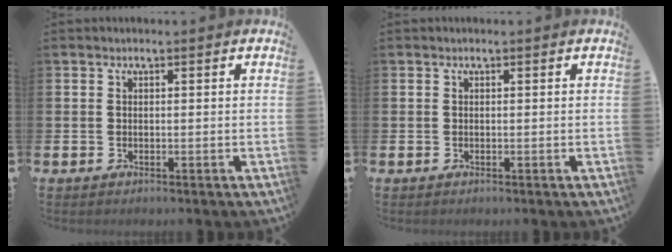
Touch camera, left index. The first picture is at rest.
{"total": 0.0}